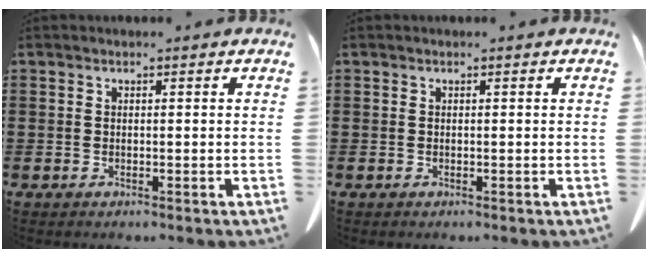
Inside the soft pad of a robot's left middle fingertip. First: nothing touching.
{"total": 0.0}